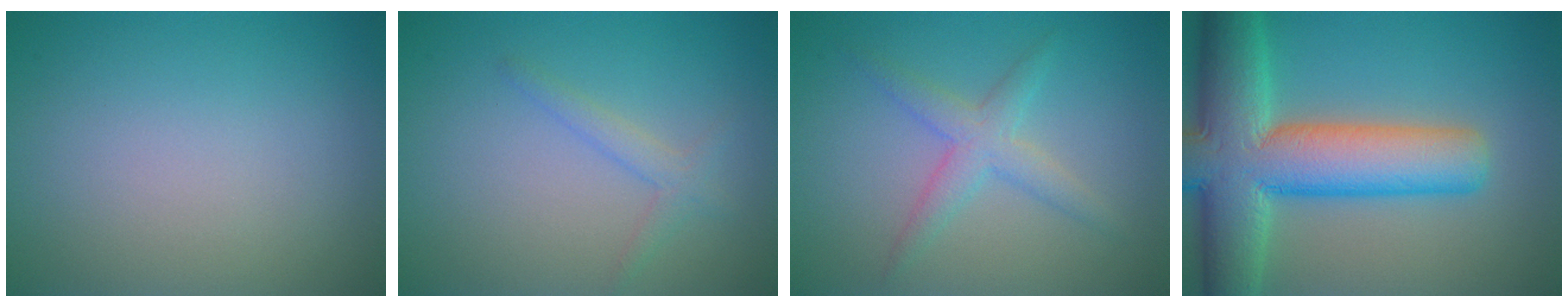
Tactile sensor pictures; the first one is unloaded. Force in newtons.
{"total": 1.6, "press": 1.6, "slide": 0.1}
{"total": 2.8, "press": 2.8, "slide": 0.1}
{"total": 12.2, "press": 12.2, "slide": 0.6}